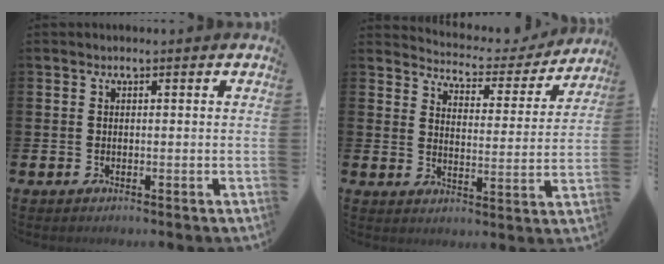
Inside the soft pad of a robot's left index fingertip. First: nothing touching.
{"total": 4.4, "force": [4.2, 1.0, 0.4], "torque": [-0.031, -0.039, 0.066]}